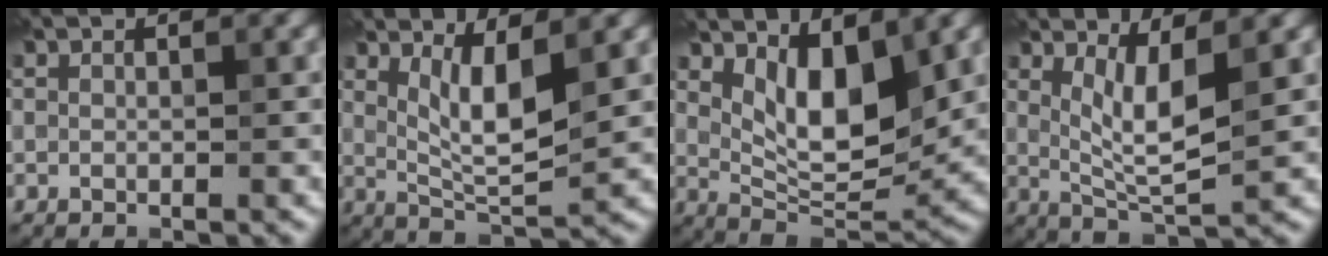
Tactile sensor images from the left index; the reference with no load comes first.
{"total": 4.8, "force": [1.7, 1.1, 4.4], "torque": [-0.081, -0.011, 0.037]}
{"total": 6.6, "force": [2.6, 2.9, 5.4], "torque": [-0.086, -0.016, 0.049]}
{"total": 4.5, "force": [1.3, 1.0, 4.2], "torque": [-0.079, -0.011, 0.032]}